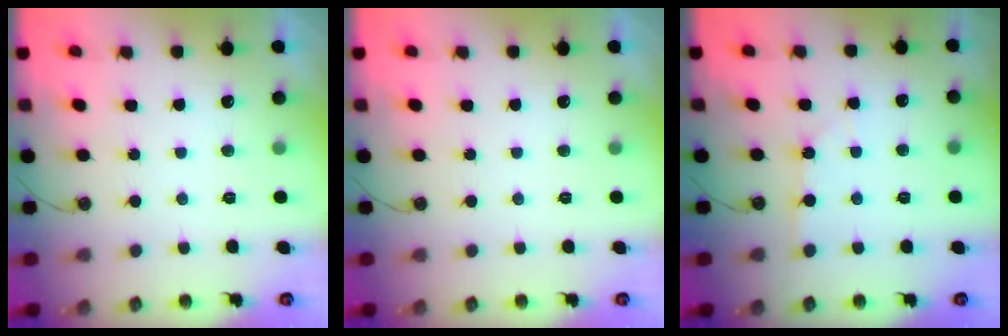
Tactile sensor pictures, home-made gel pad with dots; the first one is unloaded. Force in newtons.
{"total": 0.0}
{"total": 1.6, "press": 1.6, "slide": 0.3}